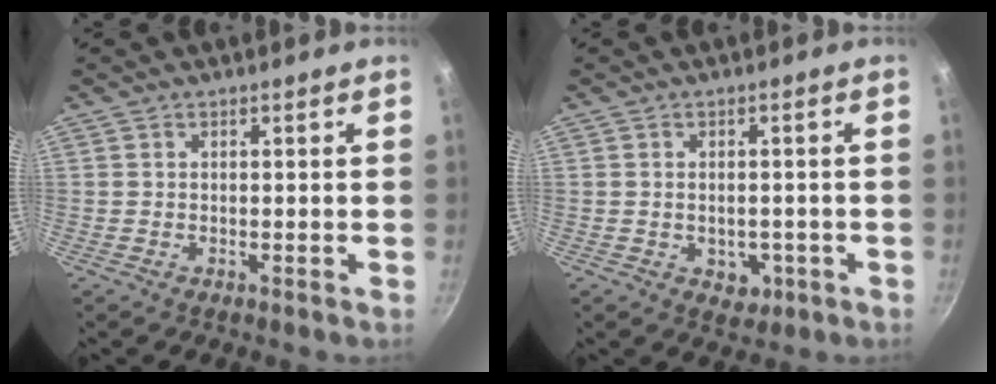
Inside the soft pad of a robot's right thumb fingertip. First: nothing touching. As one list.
[{"total": 4.1, "force": [-1.2, 3.0, 2.5], "torque": [-0.022, 0.007, -0.005]}]